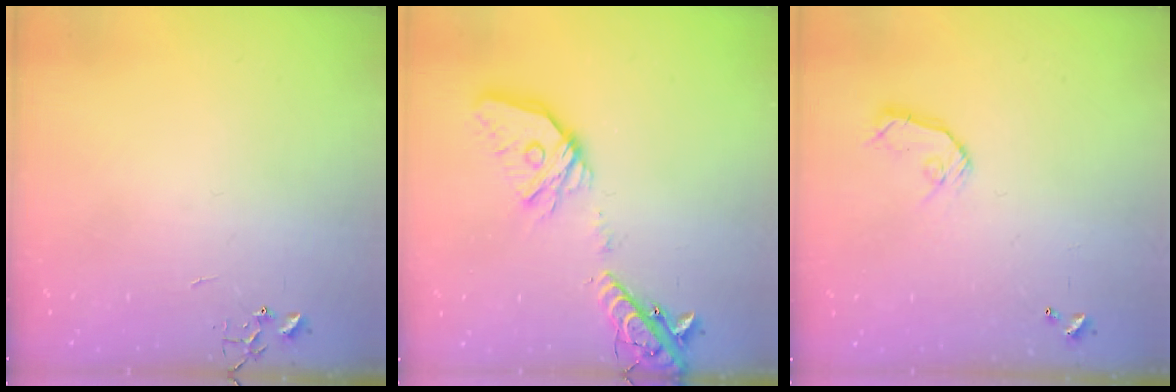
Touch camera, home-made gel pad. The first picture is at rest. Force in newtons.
{"total": 20.2, "press": 20.0, "slide": 3.0}
{"total": 8.0, "press": 8.0, "slide": 0.4}